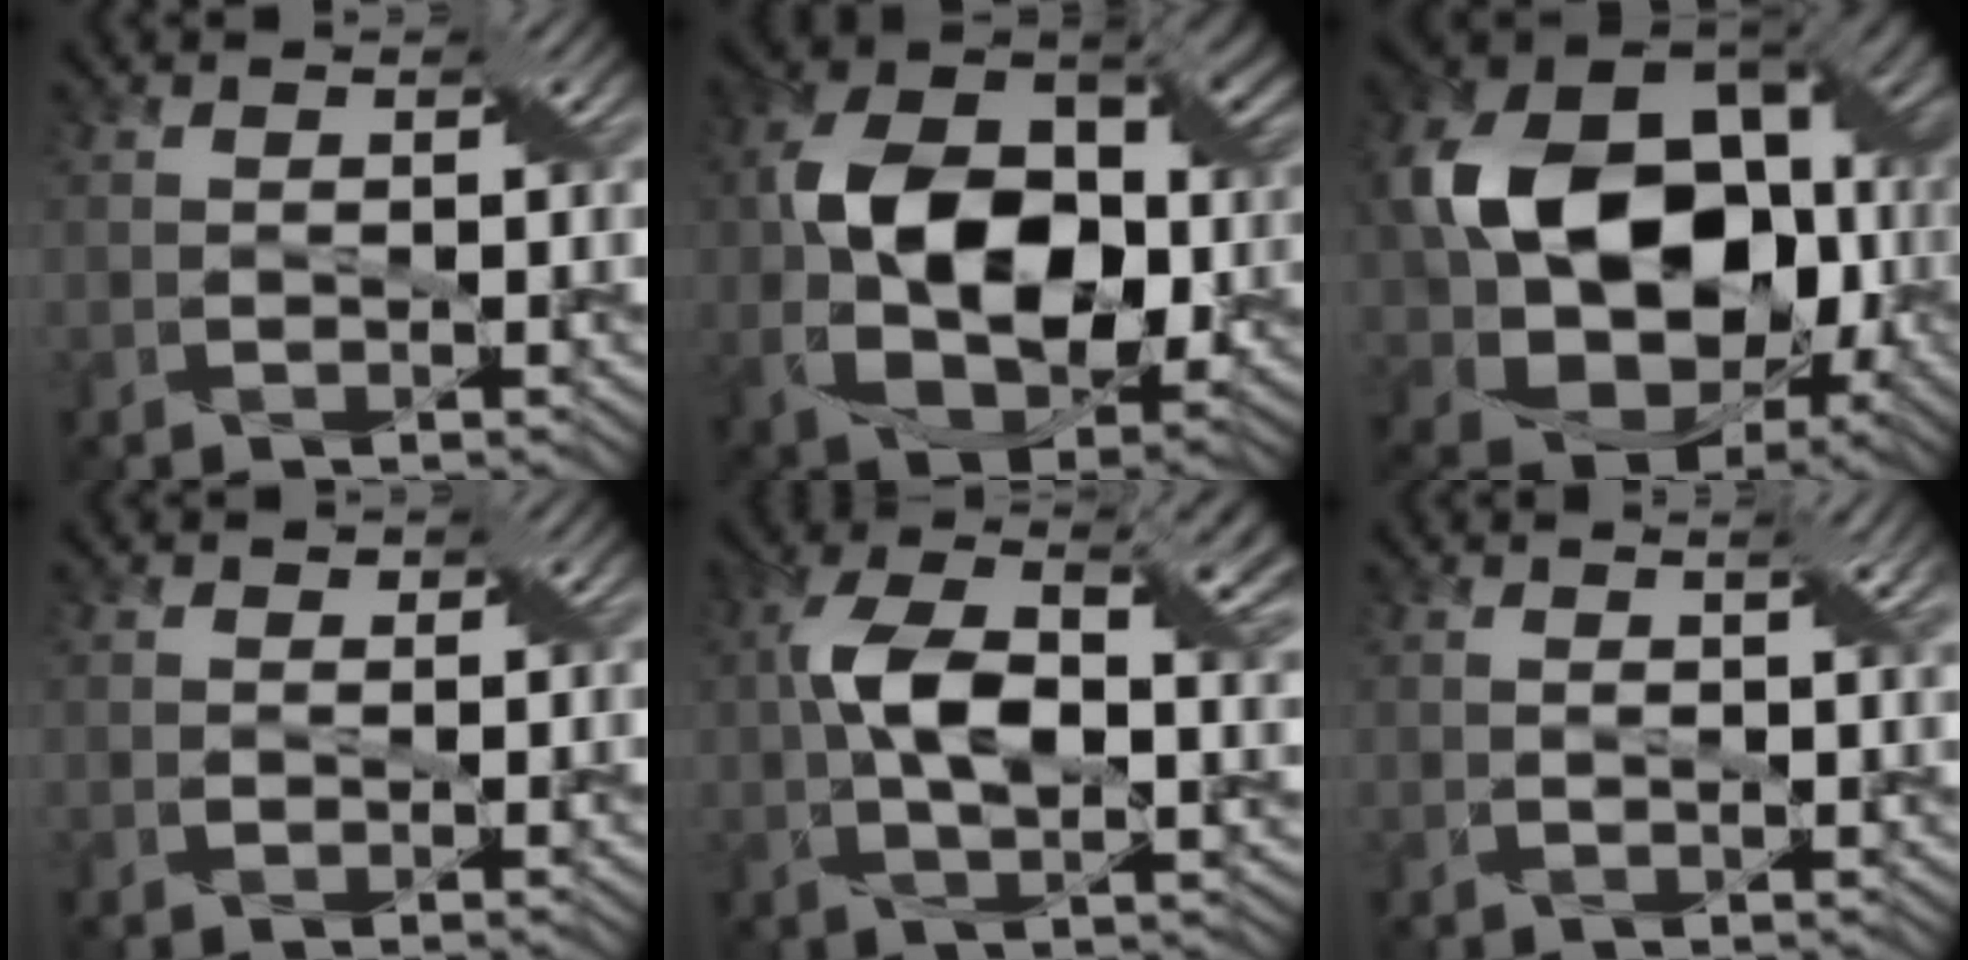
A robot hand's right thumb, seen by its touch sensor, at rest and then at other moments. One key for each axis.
{"total": 14.5, "fx": 0.4, "fy": 9.9, "fz": 10.7, "tx": -0.205, "ty": 0.003, "tz": 0.009}
{"total": 18.3, "fx": 0.0, "fy": 13.8, "fz": 12.0, "tx": -0.232, "ty": -0.014, "tz": 0.012}
{"total": 0.9, "fx": 0.3, "fy": 0.8, "fz": 0.1, "tx": -0.008, "ty": 0.000, "tz": 0.006}
{"total": 12.4, "fx": 1.4, "fy": 6.1, "fz": 10.7, "tx": -0.201, "ty": 0.011, "tz": 0.021}
{"total": 2.9, "fx": 1.3, "fy": 0.5, "fz": 2.5, "tx": -0.042, "ty": -0.001, "tz": 0.022}